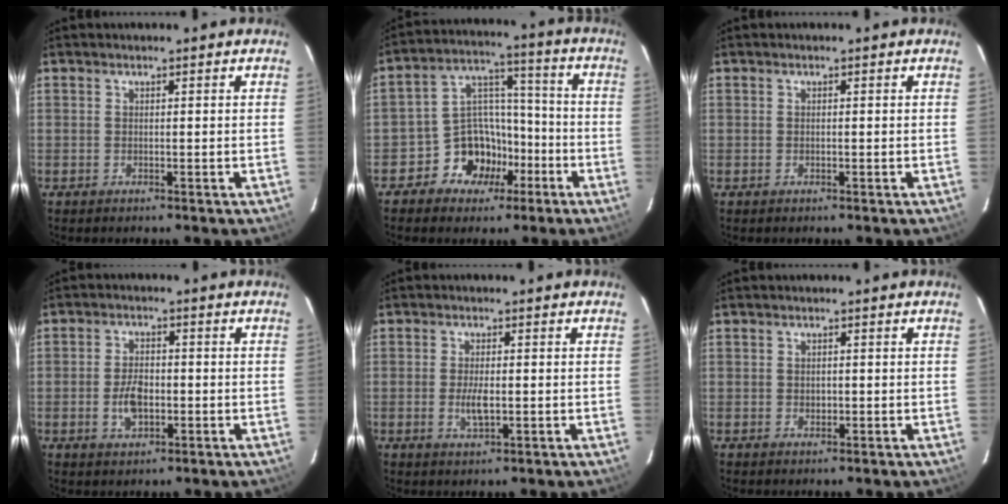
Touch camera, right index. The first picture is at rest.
{"total": 10.5, "force": [-5.6, 8.1, 3.5], "torque": [-0.066, 0.044, -0.085]}
{"total": 0.0}
{"total": 5.3, "force": [-1.2, 3.2, 4.0], "torque": [-0.076, 0.005, -0.016]}
{"total": 3.7, "force": [-0.6, 1.5, 3.4], "torque": [-0.063, -0.004, -0.008]}
{"total": 1.1, "force": [-0.1, 0.9, 0.6], "torque": [-0.007, 0.003, -0.001]}